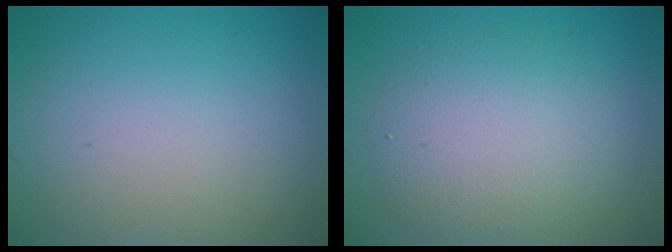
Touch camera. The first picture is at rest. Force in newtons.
{"total": 4.7, "press": 4.7, "slide": 0.3}